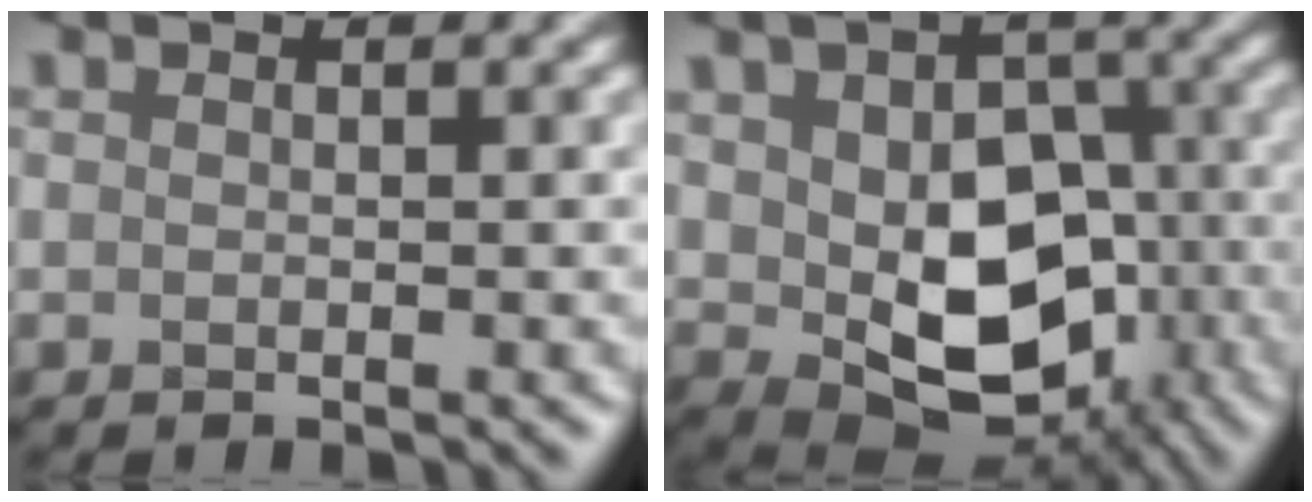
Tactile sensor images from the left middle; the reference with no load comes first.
{"total": 10.5, "force": [-1.2, 7.2, 7.6], "torque": [-0.140, -0.028, -0.010]}